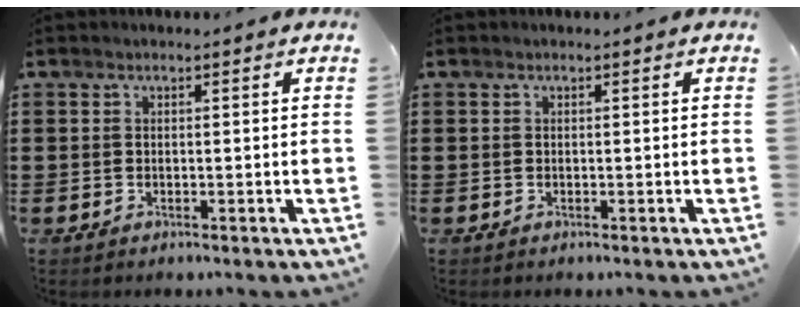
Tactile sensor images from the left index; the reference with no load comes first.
{"total": 0.0}